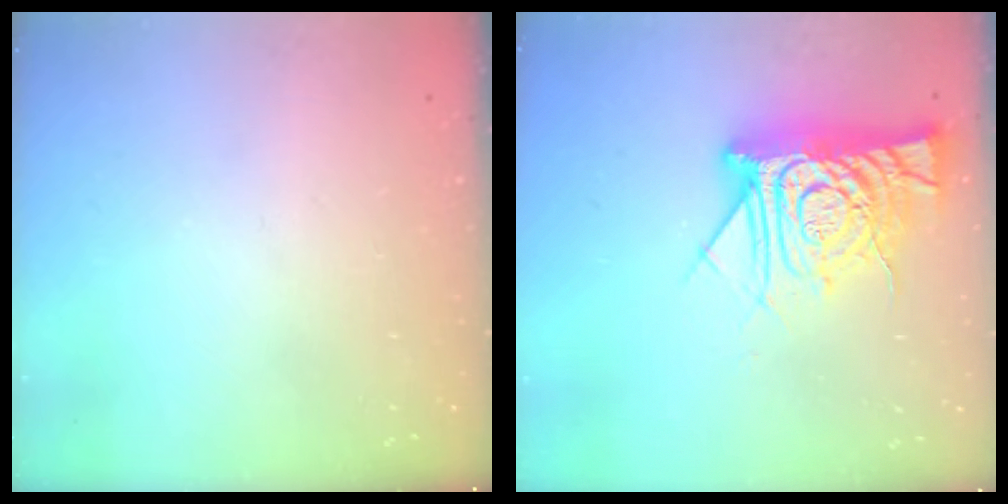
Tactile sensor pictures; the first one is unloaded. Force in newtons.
{"total": 15.3, "press": 15.2, "slide": 1.3}